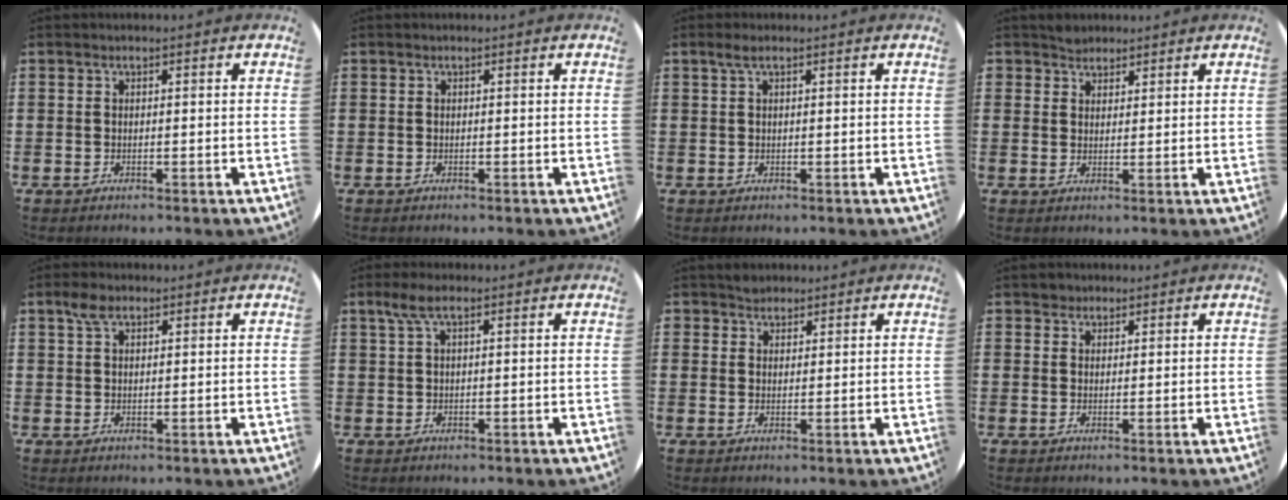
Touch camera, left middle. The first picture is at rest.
{"total": 0.0}
{"total": 1.1, "force": [0.5, 0.1, 1.0], "torque": [-0.021, 0.003, 0.009]}
{"total": 2.1, "force": [1.9, 0.8, -0.2], "torque": [0.008, 0.001, 0.037]}
{"total": 2.5, "force": [1.7, 1.2, 1.4], "torque": [-0.023, 0.003, 0.029]}
{"total": 2.3, "force": [1.1, 0.4, 2.0], "torque": [-0.042, 0.005, 0.018]}
{"total": 1.9, "force": [1.7, 0.8, -0.1], "torque": [0.008, 0.000, 0.032]}
{"total": 1.4, "force": [1.2, 0.7, -0.1], "torque": [0.007, -0.002, 0.023]}